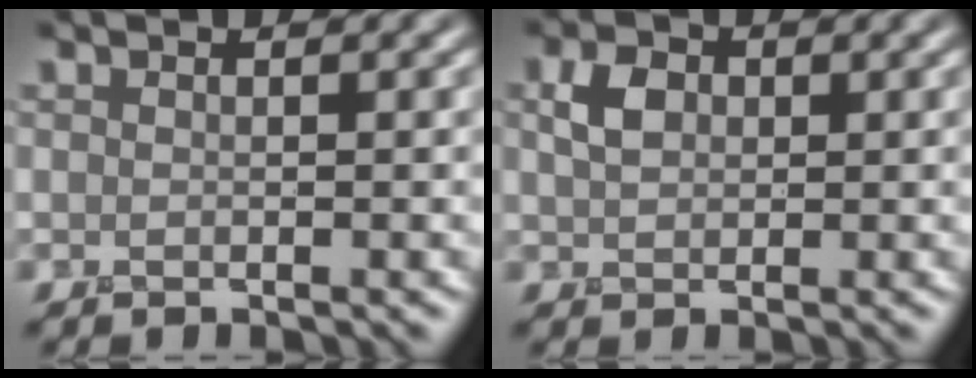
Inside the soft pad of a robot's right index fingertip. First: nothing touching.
{"total": 2.3, "force": [0.3, 1.8, 1.4], "torque": [-0.033, 0.004, 0.001]}